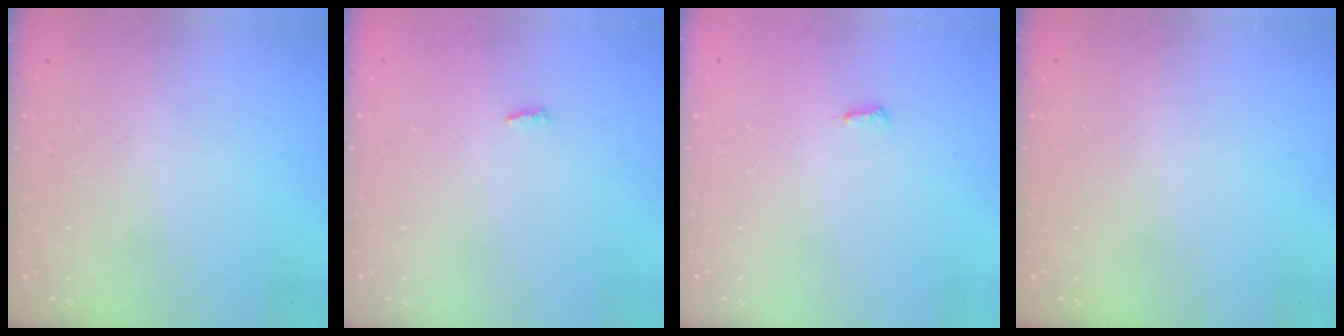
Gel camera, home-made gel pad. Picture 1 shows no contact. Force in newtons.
{"total": 2.8, "press": 2.7, "slide": 0.3}
{"total": 4.5, "press": 4.5, "slide": 0.4}
{"total": 0.0}